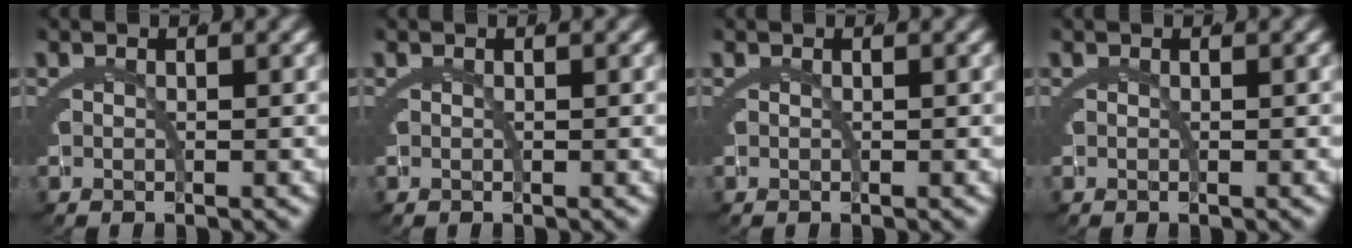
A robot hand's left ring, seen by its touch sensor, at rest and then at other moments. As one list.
[{"total": 0.0}, {"total": 0.0}, {"total": 0.0}]